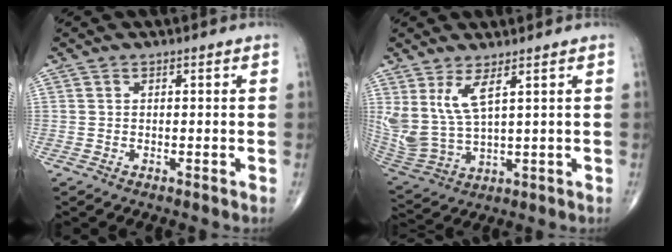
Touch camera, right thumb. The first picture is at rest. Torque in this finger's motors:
{"motor_torque": [0.08, 0.30, 0.86, 0.65, 0.10]}